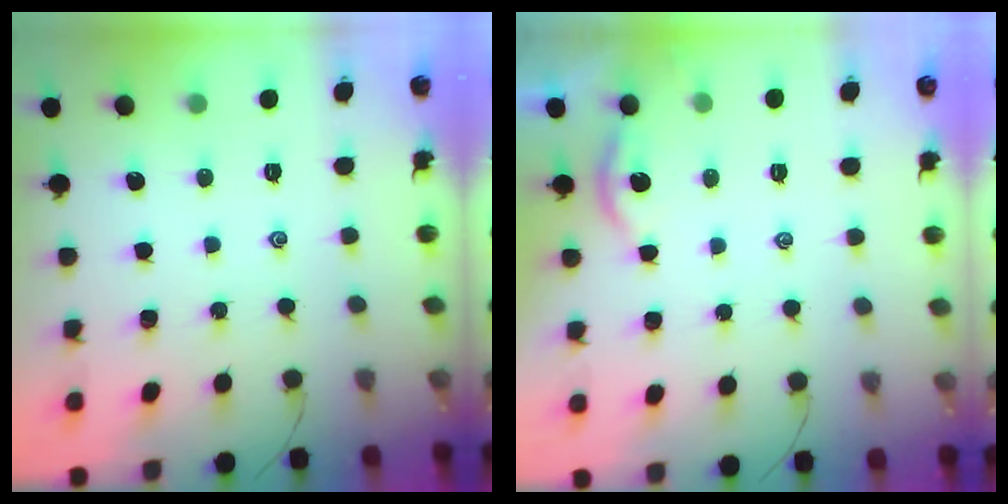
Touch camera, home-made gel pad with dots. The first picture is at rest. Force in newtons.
{"total": 2.2, "press": 2.2, "slide": 0.3}